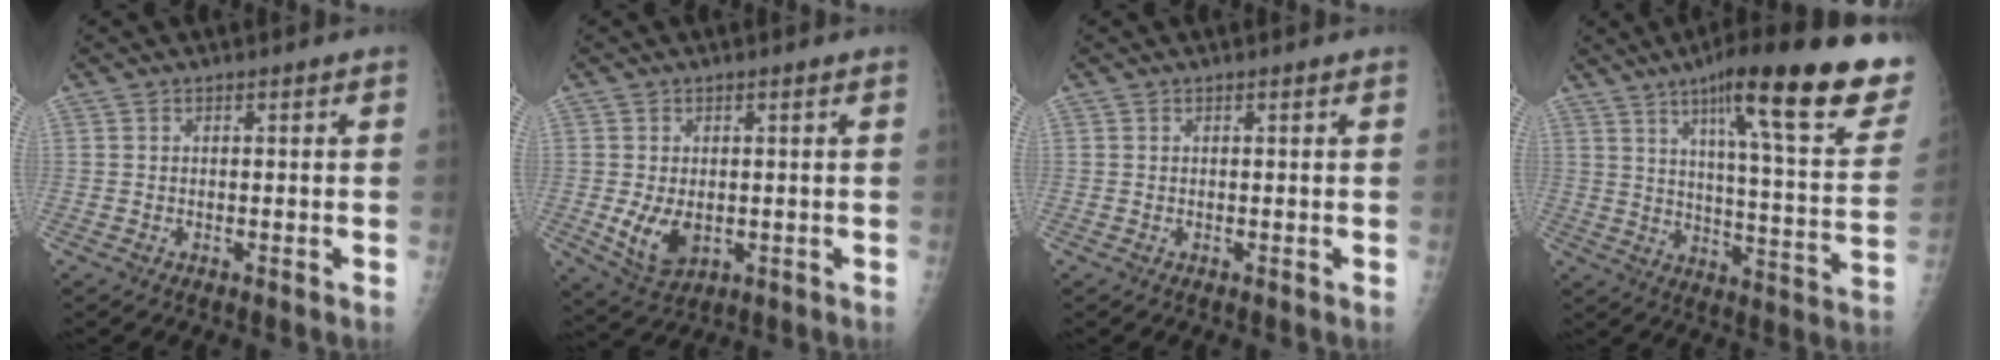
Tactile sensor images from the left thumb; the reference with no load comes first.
{"total": 6.2, "force": [-0.6, 3.9, 4.7], "torque": [-0.079, -0.015, 0.004]}
{"total": 0.0}
{"total": 27.7, "force": [16.5, 4.9, 21.7], "torque": [-0.280, -0.048, 0.233]}